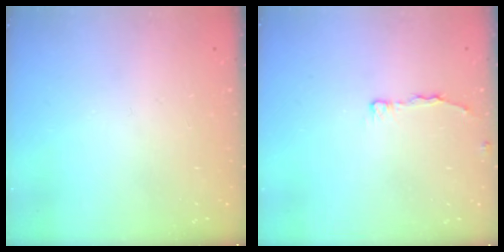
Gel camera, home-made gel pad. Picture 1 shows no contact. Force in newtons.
{"total": 4.0, "press": 3.9, "slide": 0.5}